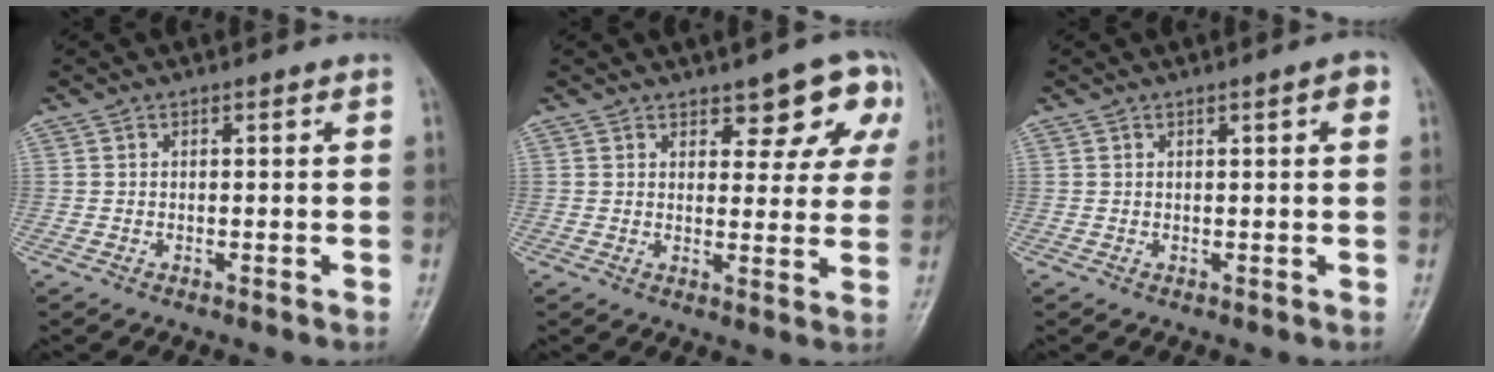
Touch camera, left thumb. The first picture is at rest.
{"total": 8.2, "force": [4.7, 4.0, 5.4], "torque": [-0.024, -0.021, 0.057]}
{"total": 2.2, "force": [0.8, 0.3, 2.0], "torque": [-0.026, 0.002, 0.011]}